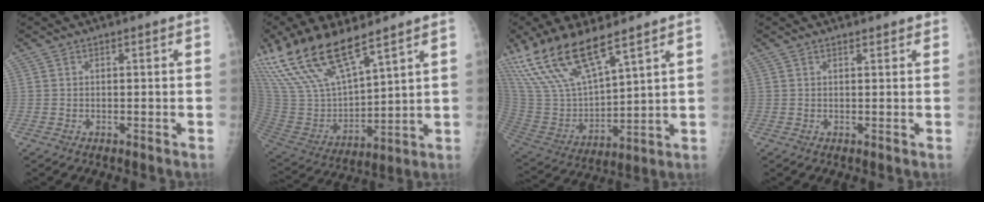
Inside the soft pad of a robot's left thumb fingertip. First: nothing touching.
{"total": 21.3, "force": [15.2, 6.9, 13.2], "torque": [-0.263, -0.050, 0.303]}
{"total": 18.2, "force": [12.7, 5.6, 11.7], "torque": [-0.224, -0.051, 0.262]}
{"total": 1.1, "force": [1.0, 0.4, 0.4], "torque": [-0.001, -0.004, 0.014]}